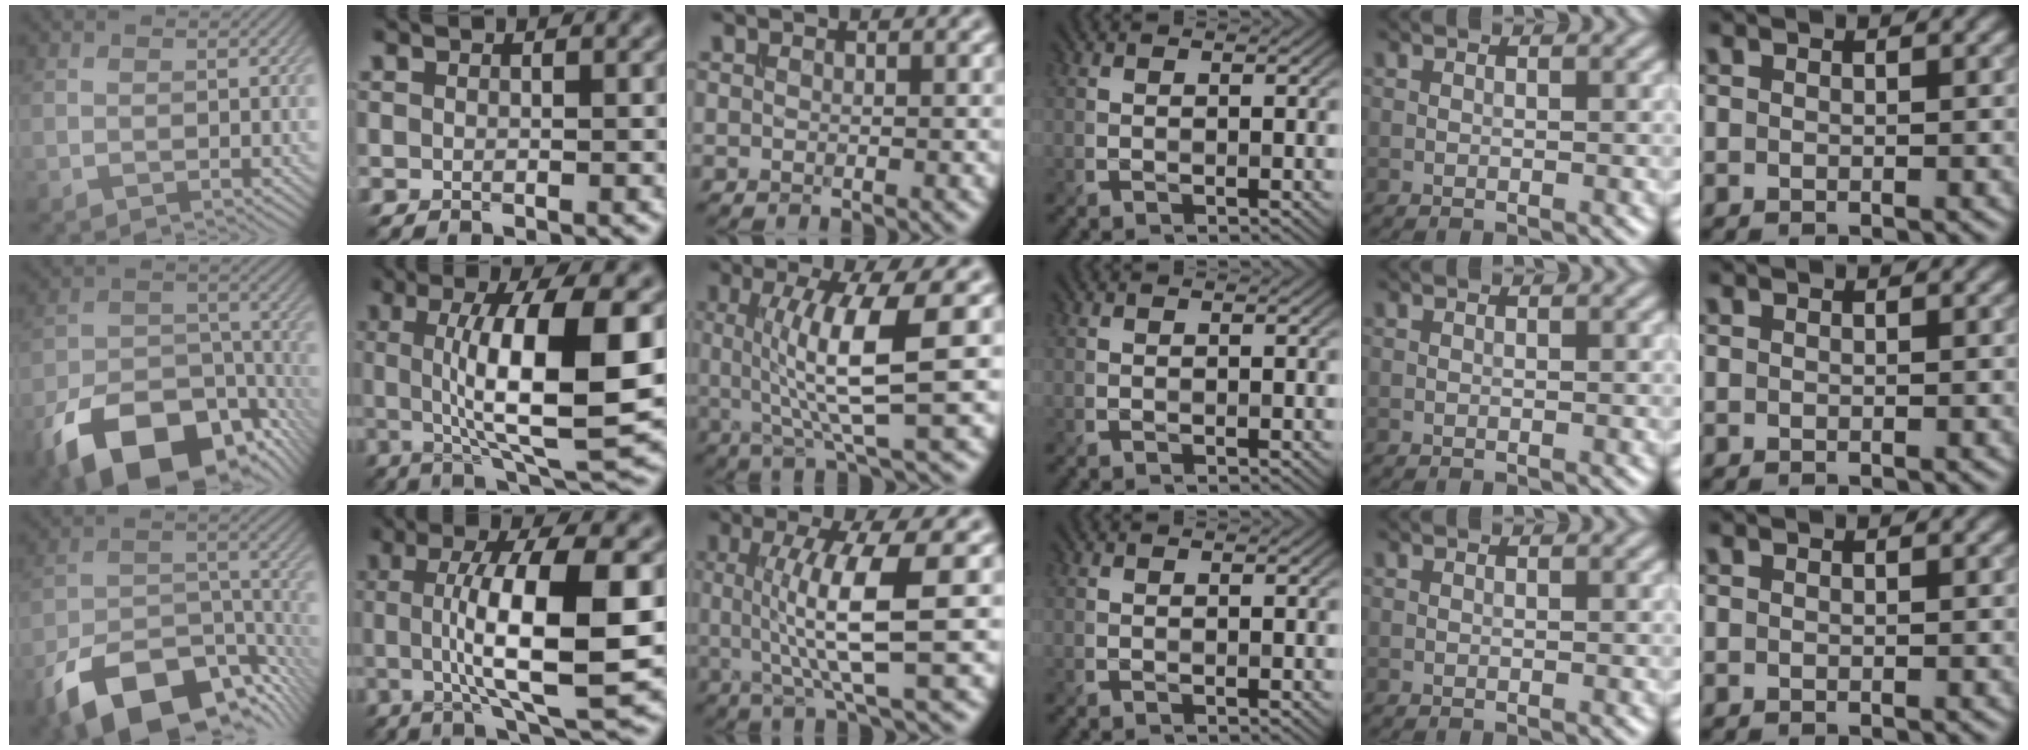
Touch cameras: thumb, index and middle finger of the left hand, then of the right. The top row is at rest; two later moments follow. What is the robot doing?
{"motion": "insert", "object": "drawer"}